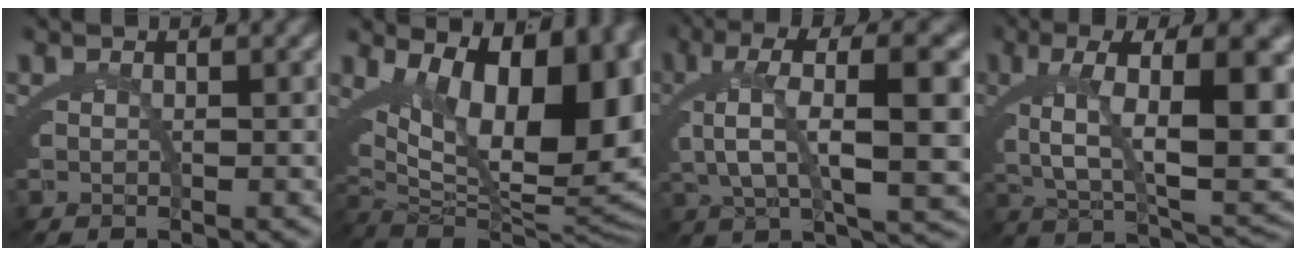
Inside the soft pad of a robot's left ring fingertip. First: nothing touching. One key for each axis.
{"total": 19.1, "fx": 2.5, "fy": 10.7, "fz": 15.6, "tx": -0.201, "ty": -0.008, "tz": 0.054}
{"total": 8.8, "fx": 1.2, "fy": 2.5, "fz": 8.3, "tx": -0.144, "ty": 0.016, "tz": 0.016}
{"total": 12.2, "fx": 0.9, "fy": 4.6, "fz": 11.2, "tx": -0.168, "ty": 0.003, "tz": 0.028}